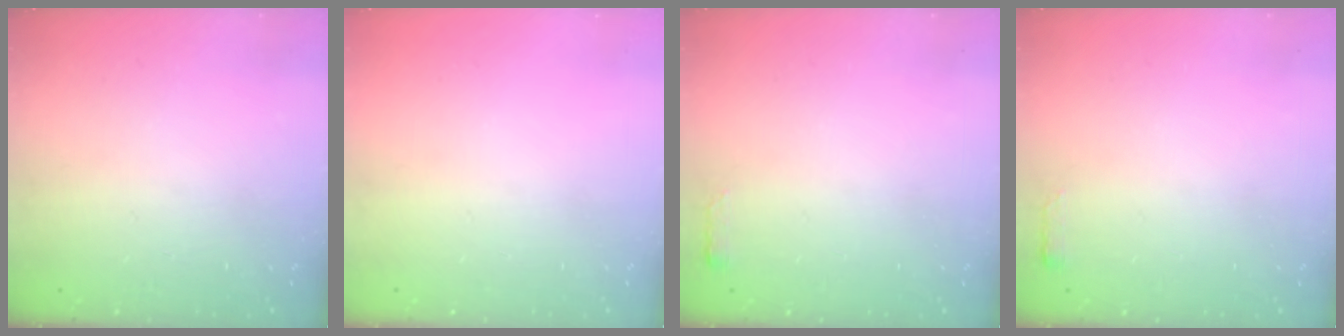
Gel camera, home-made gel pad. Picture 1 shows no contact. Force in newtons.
{"total": 0.0}
{"total": 2.4, "press": 2.4, "slide": 0.4}
{"total": 2.4, "press": 2.4, "slide": 0.4}